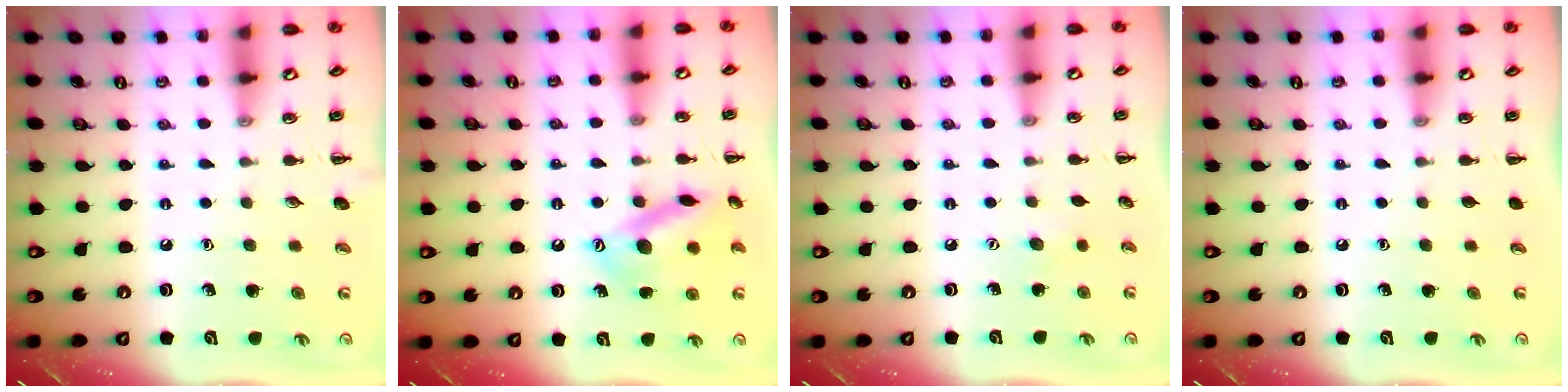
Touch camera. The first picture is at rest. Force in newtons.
{"total": 15.1, "press": 15.0, "slide": 1.6}
{"total": 3.1, "press": 3.0, "slide": 0.7}
{"total": 0.0}